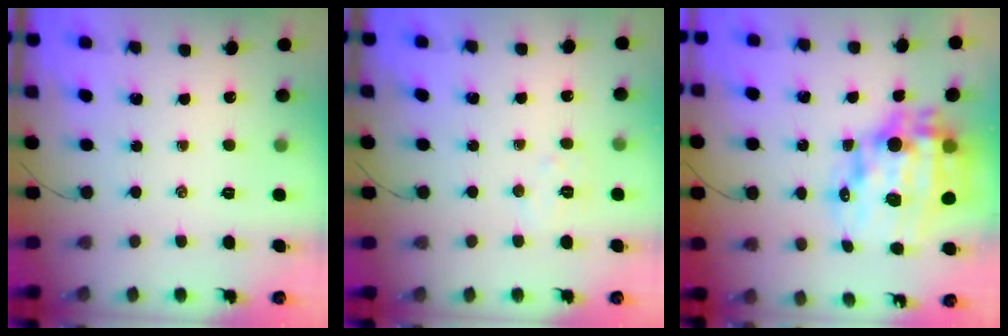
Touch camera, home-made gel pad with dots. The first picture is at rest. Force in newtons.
{"total": 4.7, "press": 4.6, "slide": 1.0}
{"total": 19.0, "press": 18.5, "slide": 4.4}